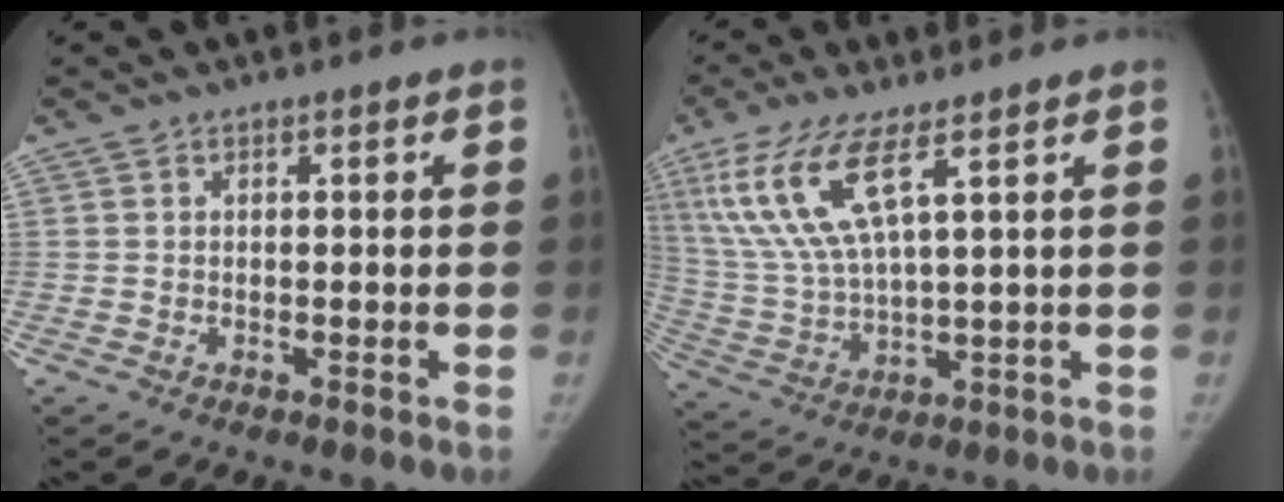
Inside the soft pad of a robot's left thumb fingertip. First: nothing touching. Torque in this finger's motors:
{"motor_torque": [0.06, 0.14, 1.64, -1.13, 0.35]}